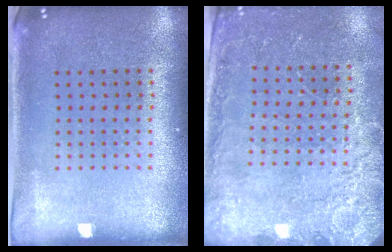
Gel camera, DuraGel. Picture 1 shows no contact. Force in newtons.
{"total": 2.5, "press": 2.5, "slide": 0.5}